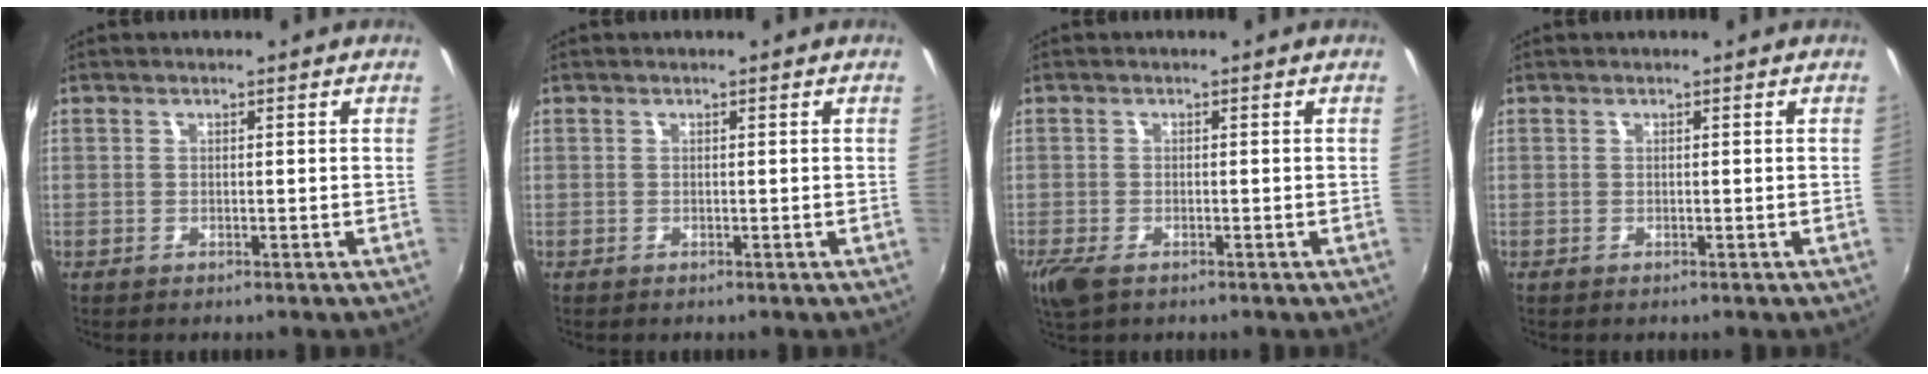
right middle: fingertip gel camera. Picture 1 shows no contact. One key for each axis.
{"total": 0.0}
{"total": 4.1, "fx": -2.5, "fy": 1.8, "fz": 2.6, "tx": -0.063, "ty": -0.016, "tz": -0.047}
{"total": 0.0}